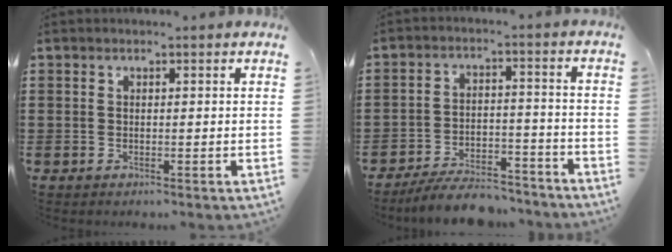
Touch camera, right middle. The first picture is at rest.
{"total": 7.0, "force": [-6.7, 1.3, 1.5], "torque": [-0.021, 0.016, -0.128]}